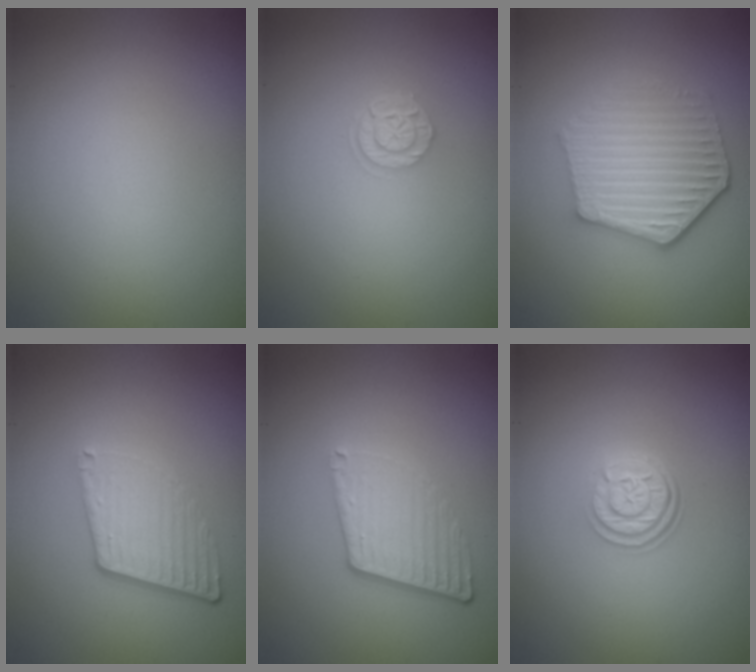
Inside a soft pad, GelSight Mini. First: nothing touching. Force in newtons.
{"total": 2.2, "press": 1.8, "slide": 1.2}
{"total": 5.3, "press": 4.3, "slide": 3.2}
{"total": 4.4, "press": 2.9, "slide": 3.3}
{"total": 4.4, "press": 2.9, "slide": 3.3}
{"total": 3.1, "press": 2.5, "slide": 1.9}